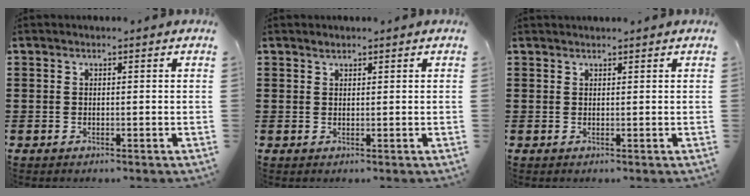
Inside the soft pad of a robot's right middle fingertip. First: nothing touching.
{"total": 0.9, "force": [0.9, 0.2, 0.1], "torque": [-0.005, 0.000, 0.017]}
{"total": 1.0, "force": [0.9, -0.2, 0.1], "torque": [-0.003, -0.002, 0.018]}